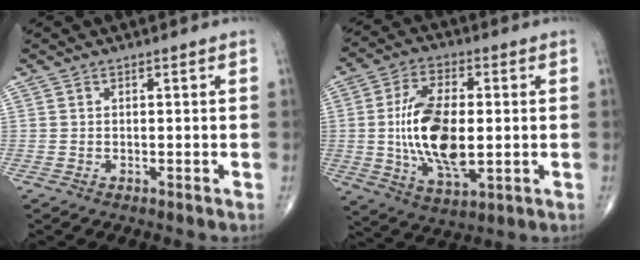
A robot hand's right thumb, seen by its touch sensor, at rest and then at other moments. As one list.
[{"total": 16.2, "force": [-0.3, 7.8, 14.2], "torque": [-0.263, -0.007, -0.002]}]